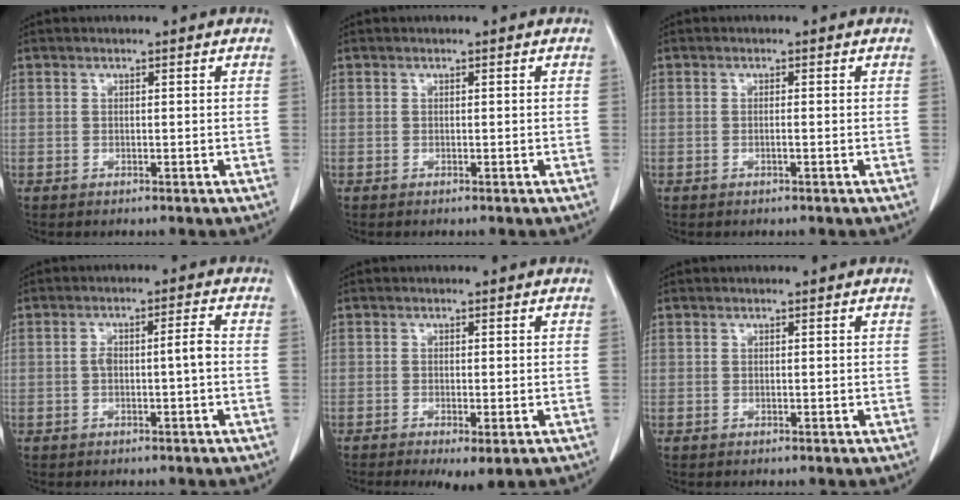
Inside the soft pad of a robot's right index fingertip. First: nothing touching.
{"total": 0.0}
{"total": 0.5, "force": [-0.2, -0.1, 0.5], "torque": [-0.008, 0.002, -0.002]}
{"total": 3.8, "force": [-0.5, 0.4, 3.7], "torque": [-0.070, 0.015, -0.004]}
{"total": 4.3, "force": [-2.6, 1.1, 3.3], "torque": [-0.040, -0.011, -0.032]}
{"total": 0.0}